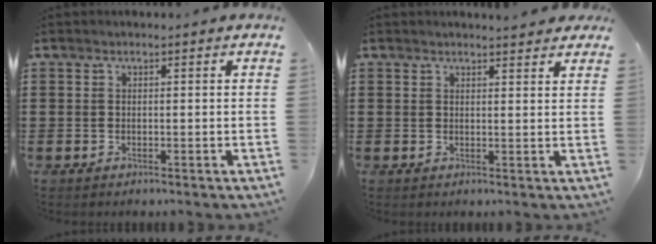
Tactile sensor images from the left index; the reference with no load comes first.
{"total": 2.2, "force": [2.1, 0.2, 0.7], "torque": [-0.018, 0.001, 0.040]}